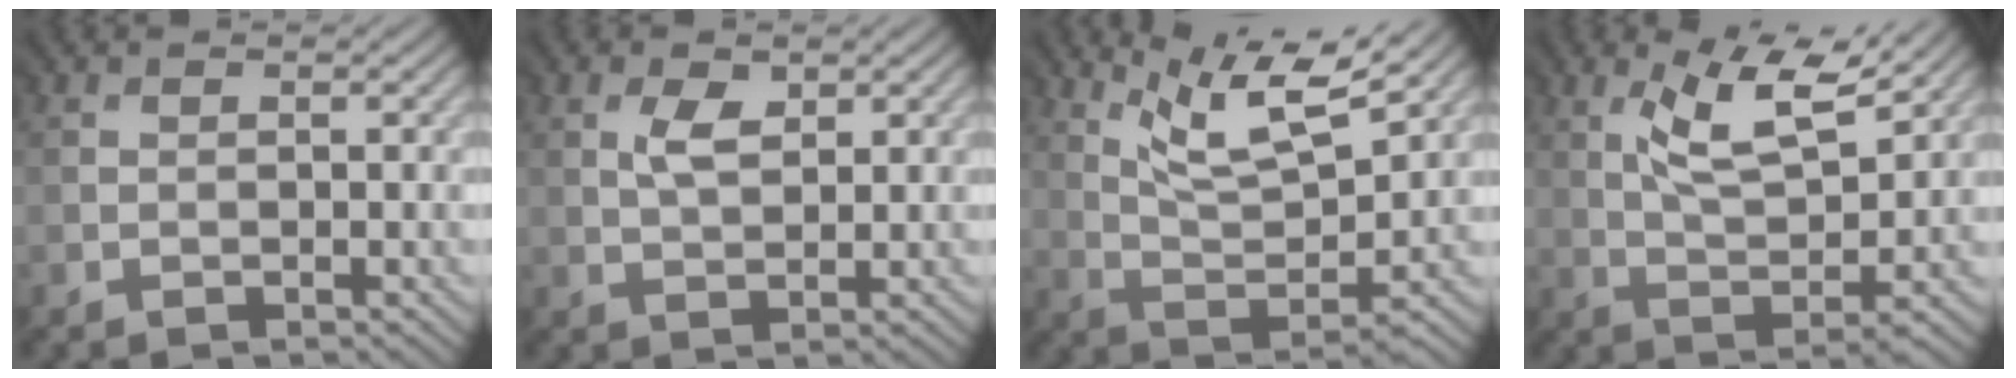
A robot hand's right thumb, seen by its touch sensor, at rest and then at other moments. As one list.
[{"total": 2.3, "force": [1.8, 1.2, 0.9], "torque": [-0.026, 0.002, 0.035]}, {"total": 9.3, "force": [7.2, 1.9, 5.5], "torque": [-0.106, -0.008, 0.132]}, {"total": 7.5, "force": [4.9, 2.0, 5.2], "torque": [-0.104, 0.001, 0.095]}]